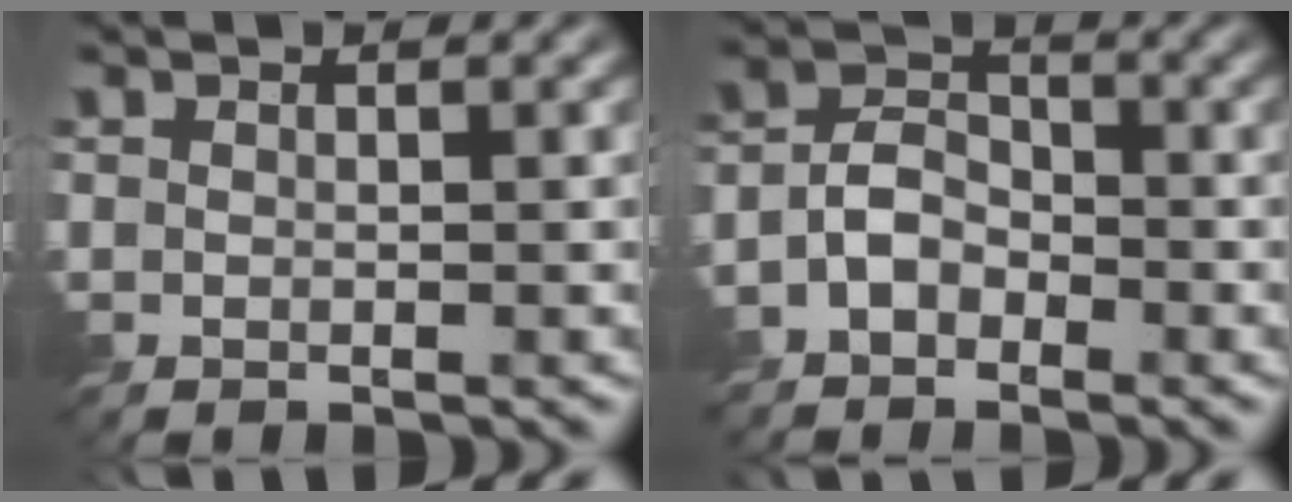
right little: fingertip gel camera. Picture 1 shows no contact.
{"total": 3.1, "force": [-1.8, 2.0, 1.5], "torque": [-0.026, 0.010, -0.043]}